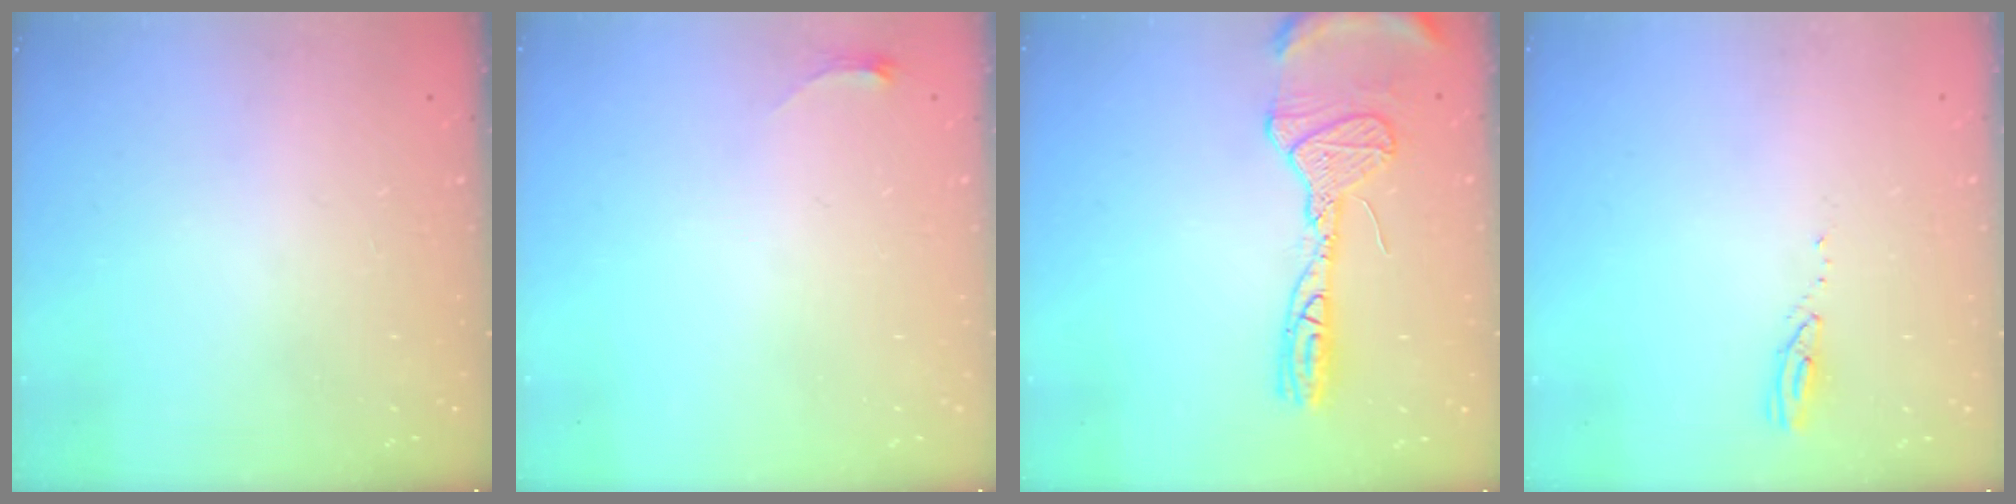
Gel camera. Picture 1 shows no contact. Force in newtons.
{"total": 2.8, "press": 2.8, "slide": 0.4}
{"total": 14.6, "press": 14.4, "slide": 2.2}
{"total": 3.4, "press": 3.4, "slide": 0.3}